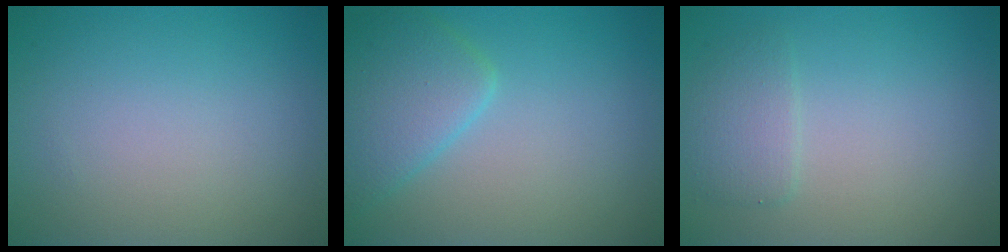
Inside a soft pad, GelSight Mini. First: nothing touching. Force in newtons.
{"total": 4.2, "press": 4.1, "slide": 0.2}
{"total": 2.0, "press": 2.0, "slide": 0.2}